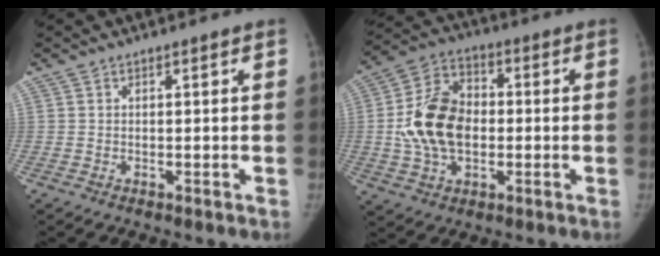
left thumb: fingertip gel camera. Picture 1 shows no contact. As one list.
[{"total": 14.9, "force": [-0.8, 10.1, 10.9], "torque": [-0.186, 0.022, -0.013]}]